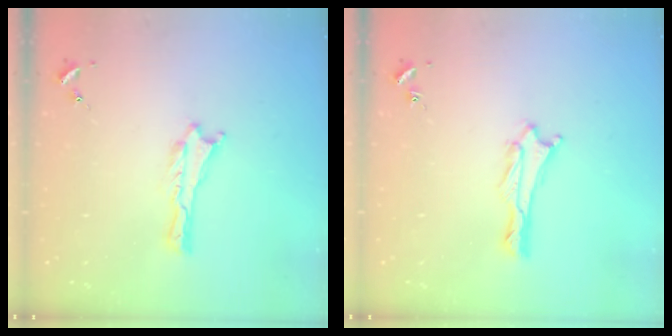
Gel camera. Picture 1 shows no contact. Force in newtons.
{"total": 1.9, "press": 1.9, "slide": 0.1}